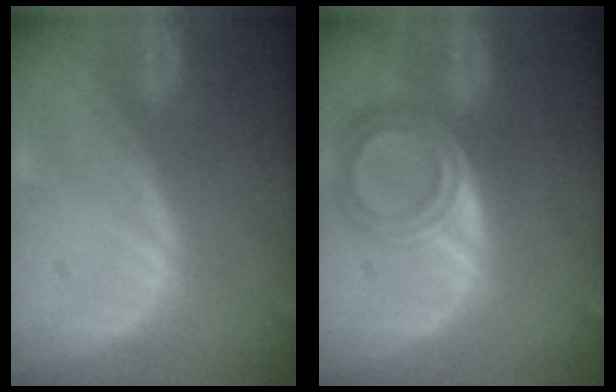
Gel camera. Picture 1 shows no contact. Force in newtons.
{"total": 6.6, "press": 5.9, "slide": 2.9}